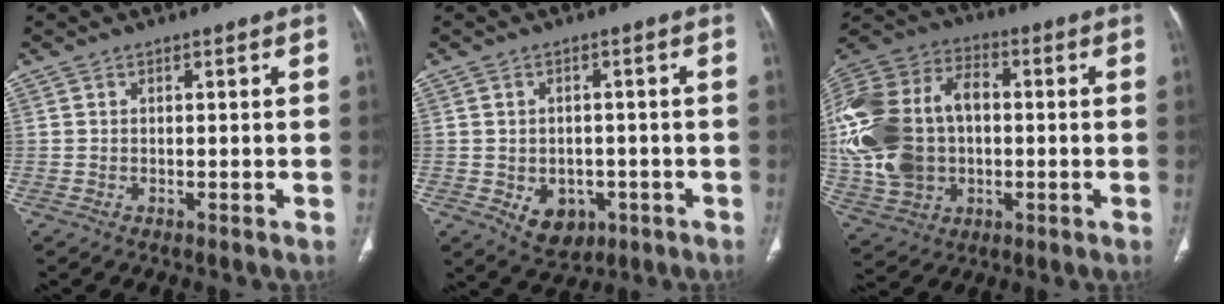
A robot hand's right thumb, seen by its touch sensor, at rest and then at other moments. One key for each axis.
{"total": 6.7, "fx": -2.2, "fy": 5.2, "fz": 3.7, "tx": -0.034, "ty": 0.011, "tz": -0.014}
{"total": 25.5, "fx": 0.0, "fy": 18.4, "fz": 17.6, "tx": -0.396, "ty": 0.027, "tz": 0.012}